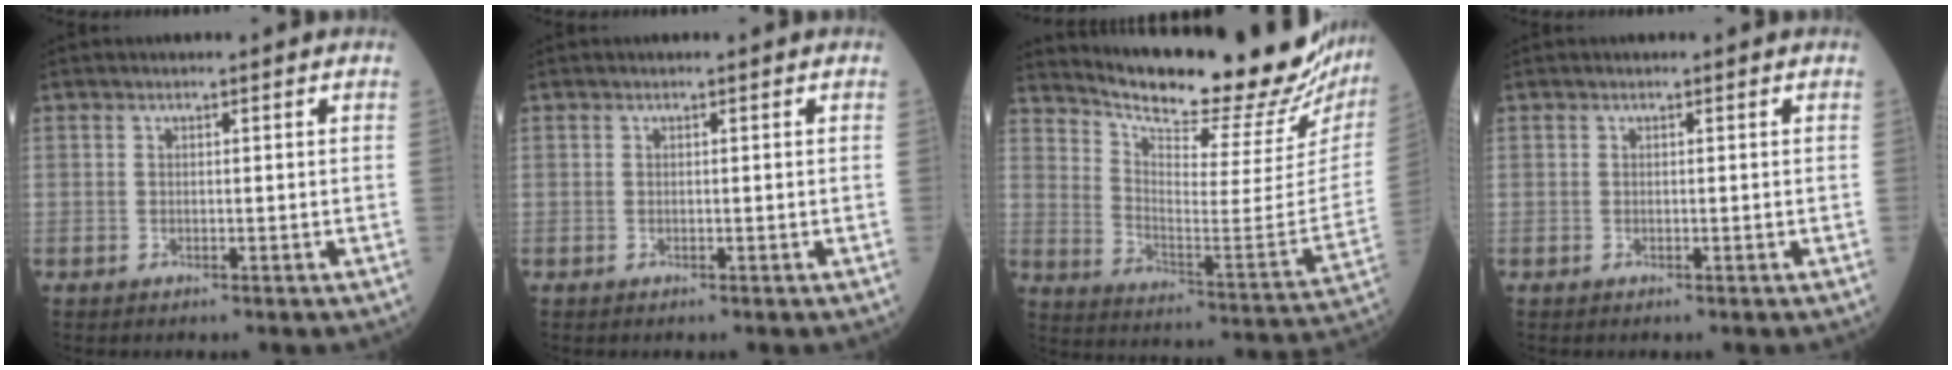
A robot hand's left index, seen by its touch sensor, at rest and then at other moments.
{"total": 0.0}
{"total": 27.7, "force": [24.6, 3.3, 12.2], "torque": [-0.207, -0.100, 0.328]}
{"total": 0.0}